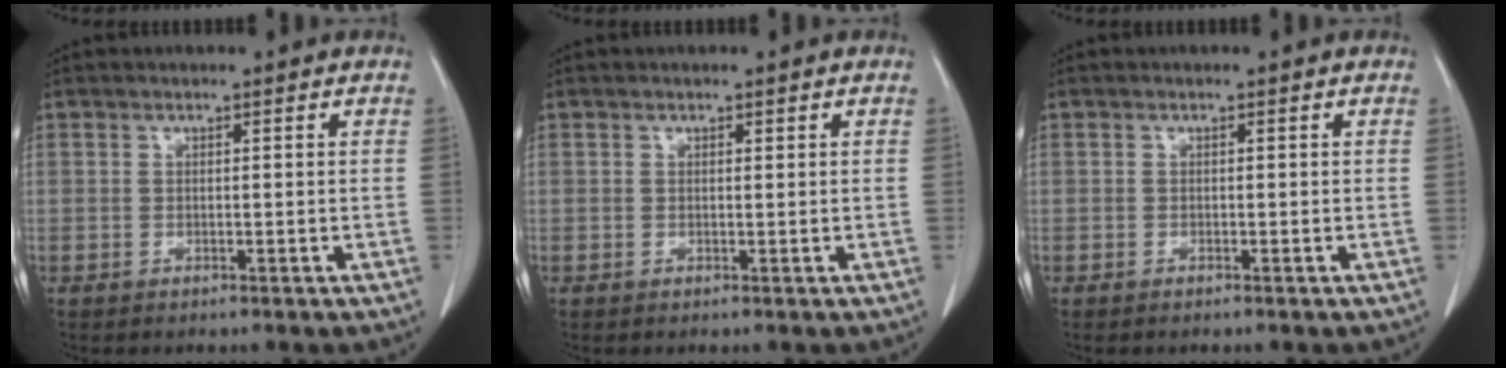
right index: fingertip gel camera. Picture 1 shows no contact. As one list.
[{"total": 0.0}, {"total": 0.0}]